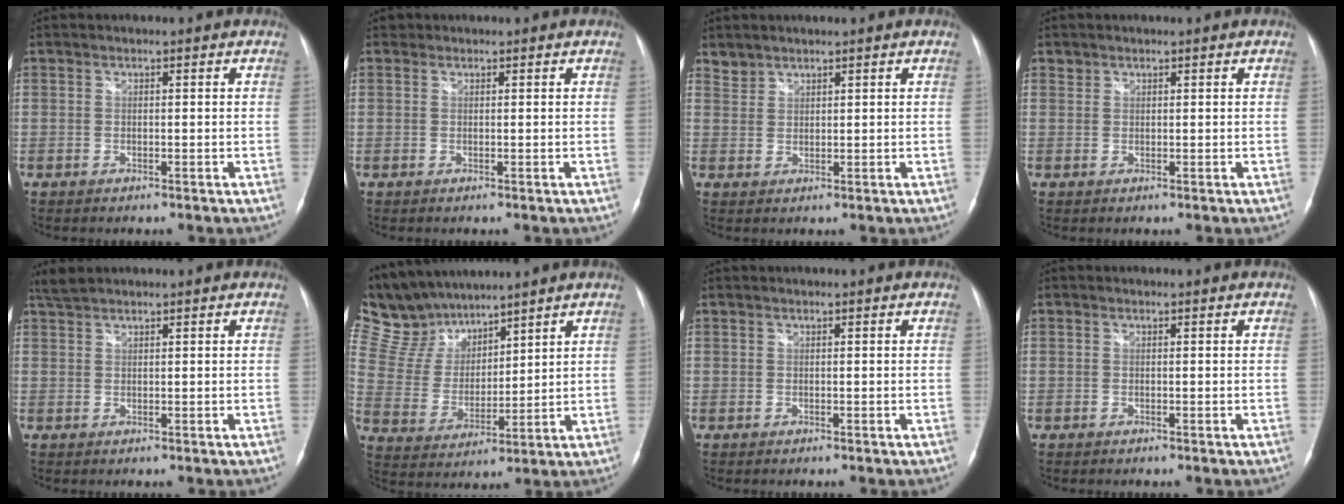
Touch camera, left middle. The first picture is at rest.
{"total": 0.5, "force": [0.4, 0.4, 0.0], "torque": [0.003, 0.003, 0.007]}
{"total": 2.0, "force": [1.8, 0.6, -0.3], "torque": [0.008, 0.009, 0.038]}
{"total": 0.8, "force": [0.7, 0.3, -0.1], "torque": [0.005, 0.003, 0.012]}
{"total": 2.1, "force": [2.1, 0.1, 0.6], "torque": [-0.017, 0.015, 0.044]}
{"total": 10.9, "force": [10.0, 3.7, 2.3], "torque": [-0.071, 0.024, 0.207]}
{"total": 0.0}
{"total": 0.0}